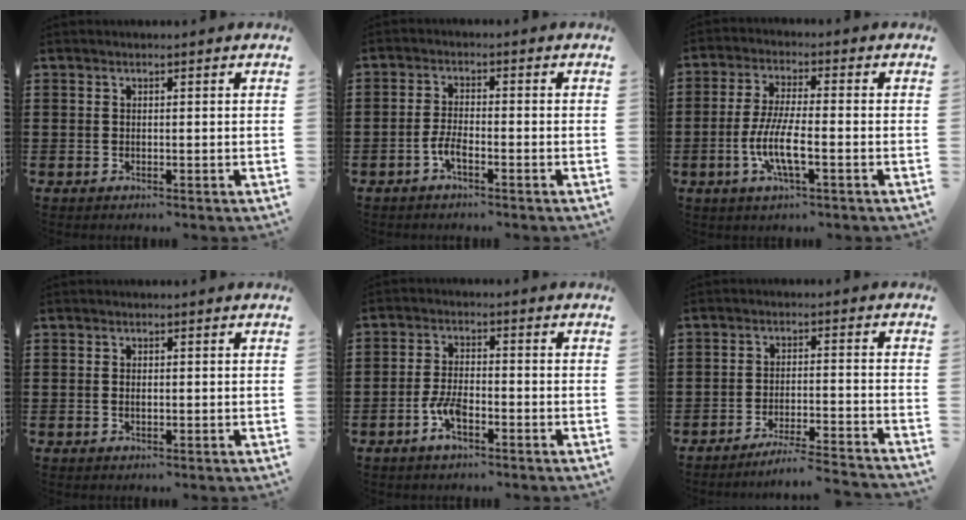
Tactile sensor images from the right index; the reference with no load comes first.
{"total": 2.7, "force": [-1.5, 0.5, 2.2], "torque": [-0.053, -0.002, -0.032]}
{"total": 7.2, "force": [-2.5, 1.4, 6.6], "torque": [-0.146, -0.013, -0.052]}
{"total": 0.9, "force": [0.0, 0.4, 0.8], "torque": [-0.015, 0.001, -0.001]}
{"total": 4.8, "force": [-2.5, 1.8, 3.7], "torque": [-0.091, -0.004, -0.051]}
{"total": 4.7, "force": [-4.4, -0.7, 1.5], "torque": [-0.033, -0.016, -0.088]}